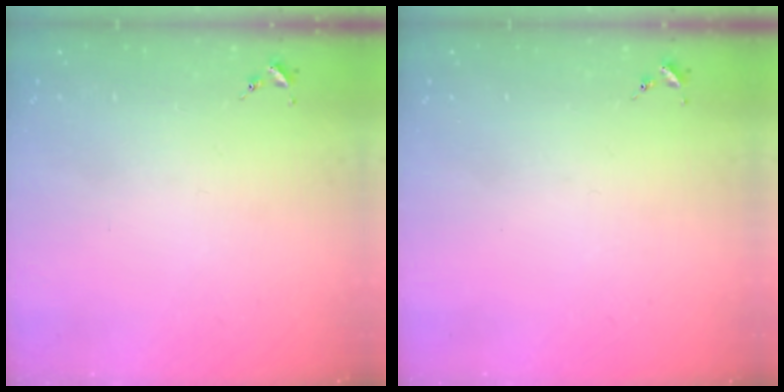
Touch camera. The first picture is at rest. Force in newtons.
{"total": 0.0}